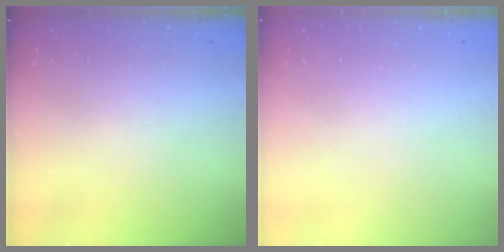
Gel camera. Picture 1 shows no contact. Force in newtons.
{"total": 0.0}